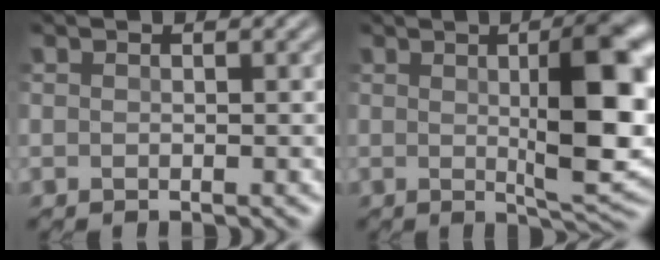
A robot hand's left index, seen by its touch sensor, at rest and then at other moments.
{"total": 8.8, "force": [1.0, 2.2, 8.4], "torque": [-0.120, 0.003, 0.017]}